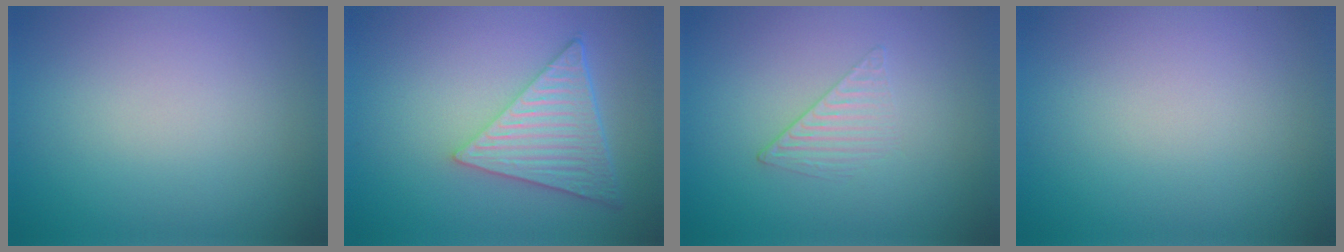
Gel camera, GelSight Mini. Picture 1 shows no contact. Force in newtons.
{"total": 6.8, "press": 4.7, "slide": 4.8}
{"total": 1.3, "press": 0.4, "slide": 1.2}
{"total": 0.0}